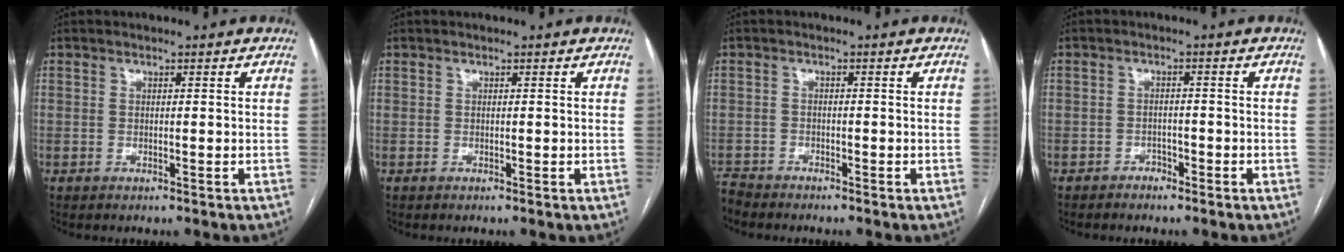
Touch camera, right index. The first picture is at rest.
{"total": 0.0}
{"total": 2.6, "force": [-2.5, 0.2, -0.3], "torque": [0.007, -0.012, -0.048]}
{"total": 1.6, "force": [-1.3, 0.9, 0.4], "torque": [-0.004, 0.005, -0.022]}